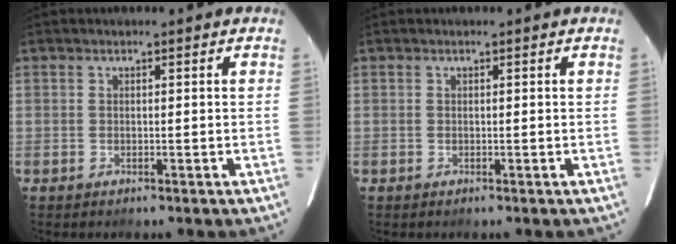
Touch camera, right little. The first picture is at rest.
{"total": 0.0}